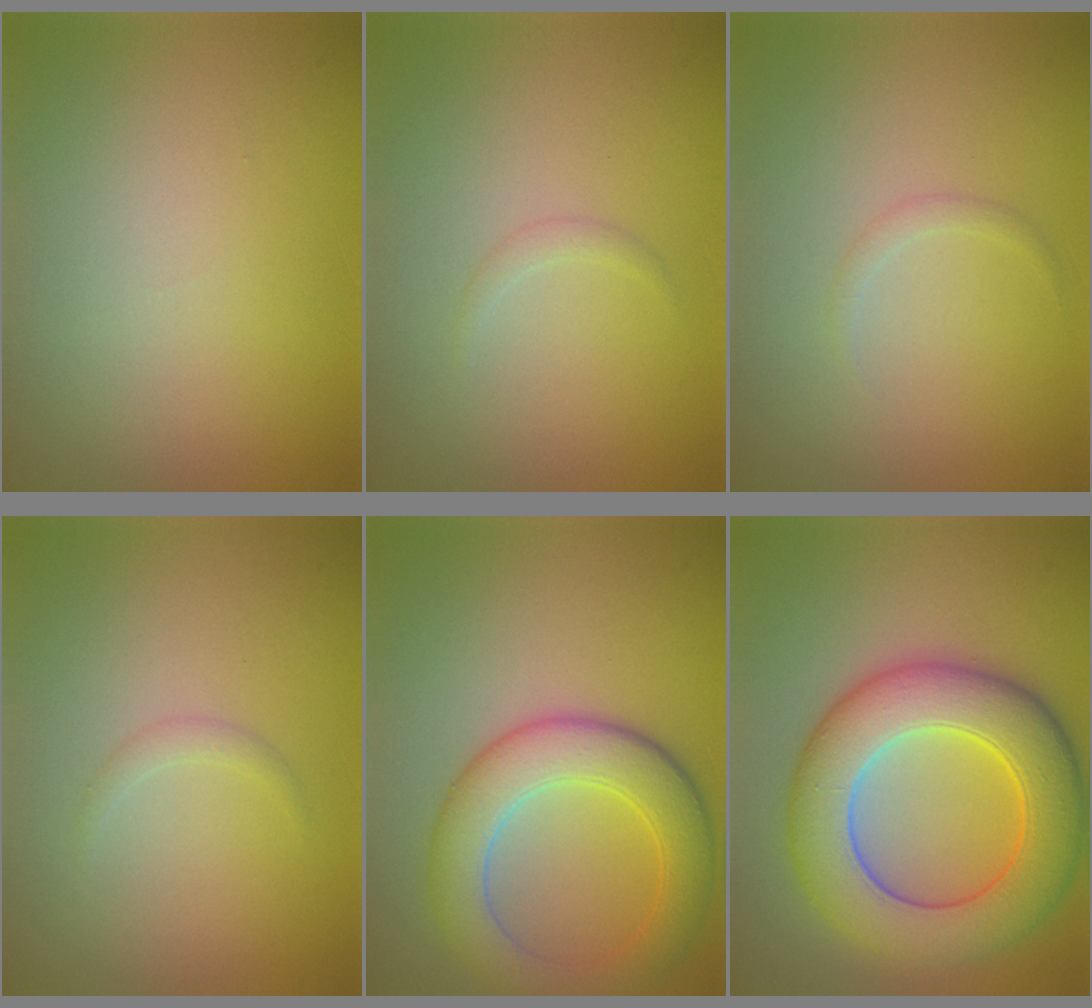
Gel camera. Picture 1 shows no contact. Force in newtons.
{"total": 0.7, "press": 0.7, "slide": 0.0}
{"total": 0.7, "press": 0.7, "slide": 0.0}
{"total": 0.8, "press": 0.8, "slide": 0.0}
{"total": 6.6, "press": 6.6, "slide": 0.3}
{"total": 10.2, "press": 10.2, "slide": 0.2}